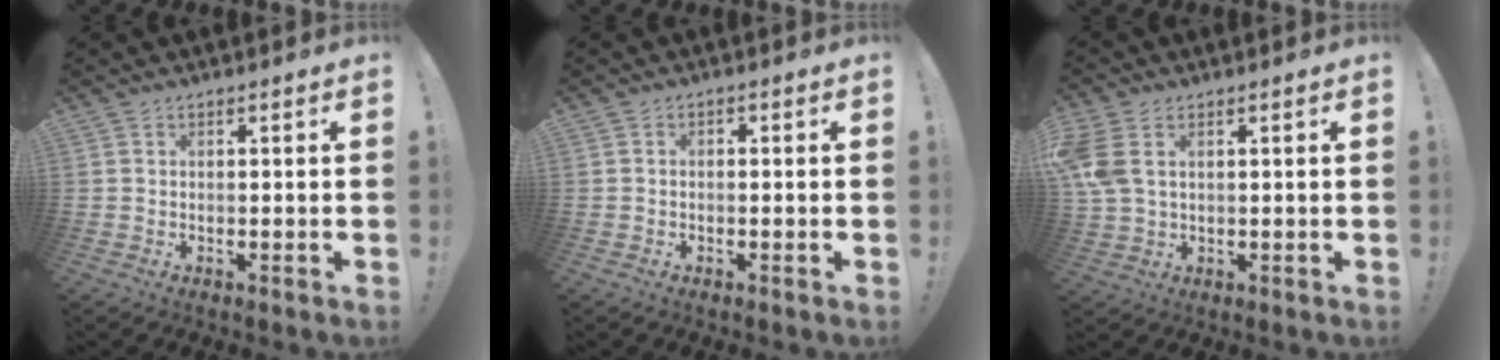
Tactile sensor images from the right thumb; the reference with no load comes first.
{"total": 1.0, "force": [-0.8, 0.4, 0.4], "torque": [-0.011, 0.005, -0.014]}
{"total": 7.6, "force": [2.9, 4.7, 5.2], "torque": [-0.113, -0.008, 0.060]}